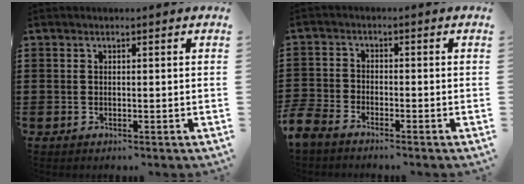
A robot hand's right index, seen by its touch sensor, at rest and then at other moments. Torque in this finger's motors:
{"motor_torque": [0.03, 1.13, 0.34, 0.10]}